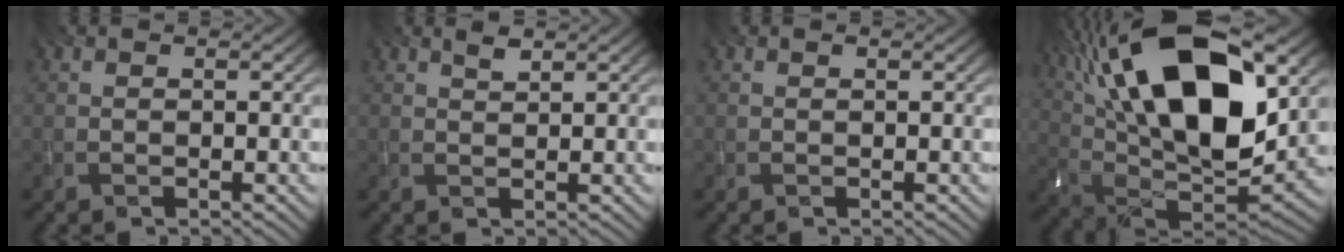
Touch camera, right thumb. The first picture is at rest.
{"total": 1.4, "force": [1.0, 0.4, 0.8], "torque": [-0.022, 0.001, 0.020]}
{"total": 0.0}
{"total": 21.4, "force": [8.0, 10.1, 17.1], "torque": [-0.340, 0.040, 0.132]}